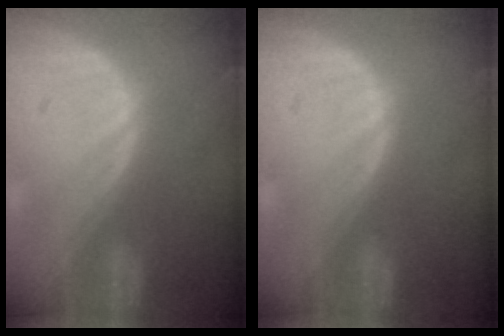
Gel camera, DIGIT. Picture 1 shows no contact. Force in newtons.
{"total": 0.0}